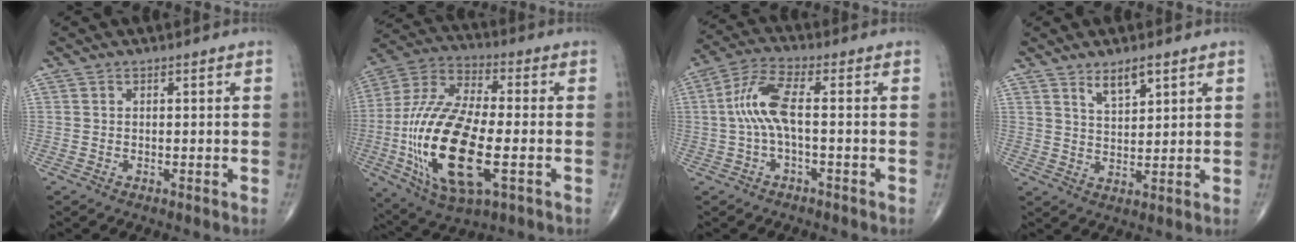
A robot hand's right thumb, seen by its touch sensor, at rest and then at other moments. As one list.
[{"total": 23.6, "force": [-4.9, 9.7, 21.0], "torque": [-0.444, 0.007, -0.077]}, {"total": 8.1, "force": [-0.3, 2.4, 7.8], "torque": [-0.183, 0.028, -0.010]}, {"total": 4.9, "force": [3.3, 1.7, 3.2], "torque": [-0.046, -0.026, 0.062]}]